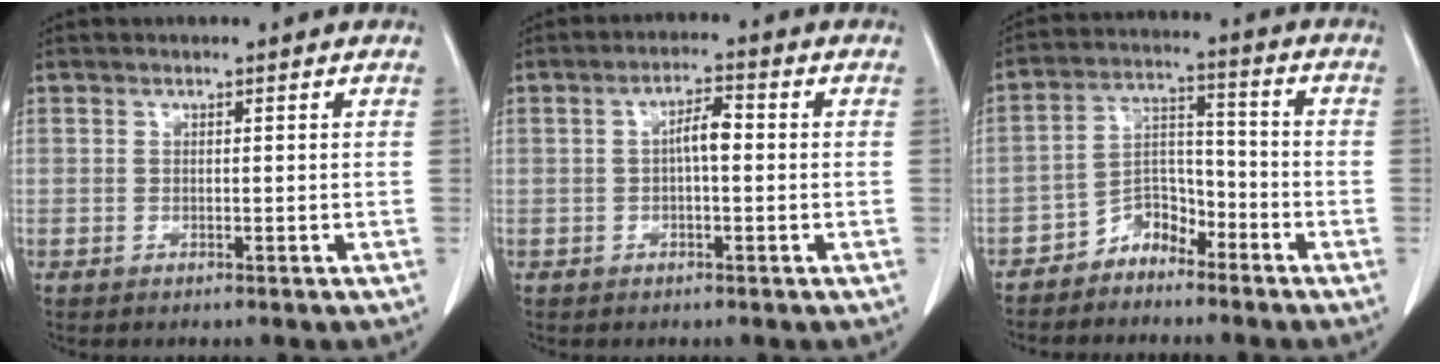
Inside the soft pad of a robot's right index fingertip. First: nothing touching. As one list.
[{"total": 3.7, "force": [0.1, 1.0, 3.6], "torque": [-0.062, 0.013, -0.002]}, {"total": 5.8, "force": [-4.5, 3.2, 1.8], "torque": [-0.023, 0.023, -0.086]}]